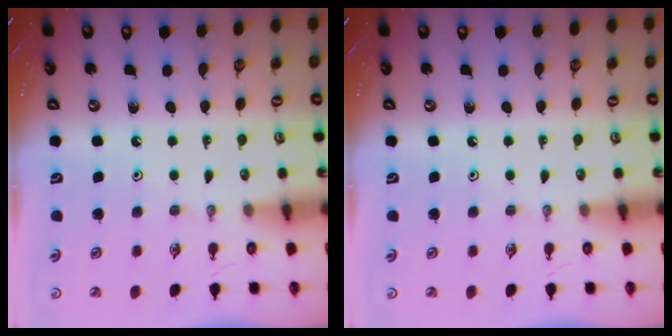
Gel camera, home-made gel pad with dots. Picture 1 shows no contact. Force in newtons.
{"total": 0.0}